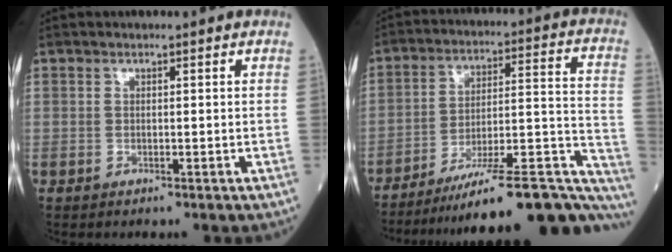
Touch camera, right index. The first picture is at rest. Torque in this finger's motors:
{"motor_torque": [0.09, -1.28, 0.30, 0.17]}